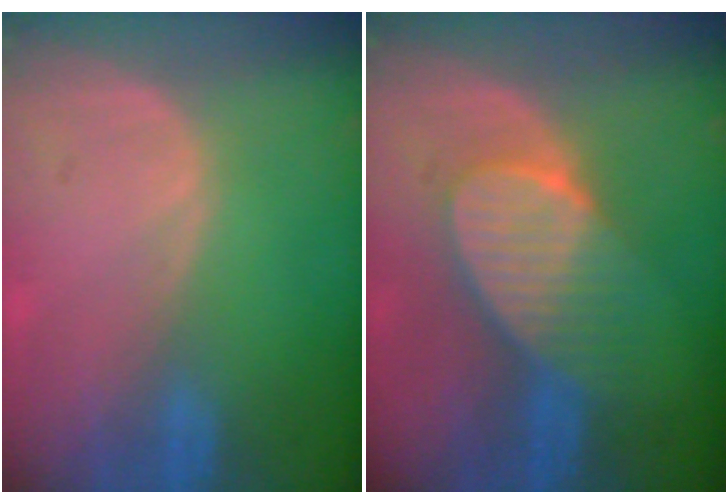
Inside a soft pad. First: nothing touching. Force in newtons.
{"total": 7.3, "press": 7.3, "slide": 0.7}